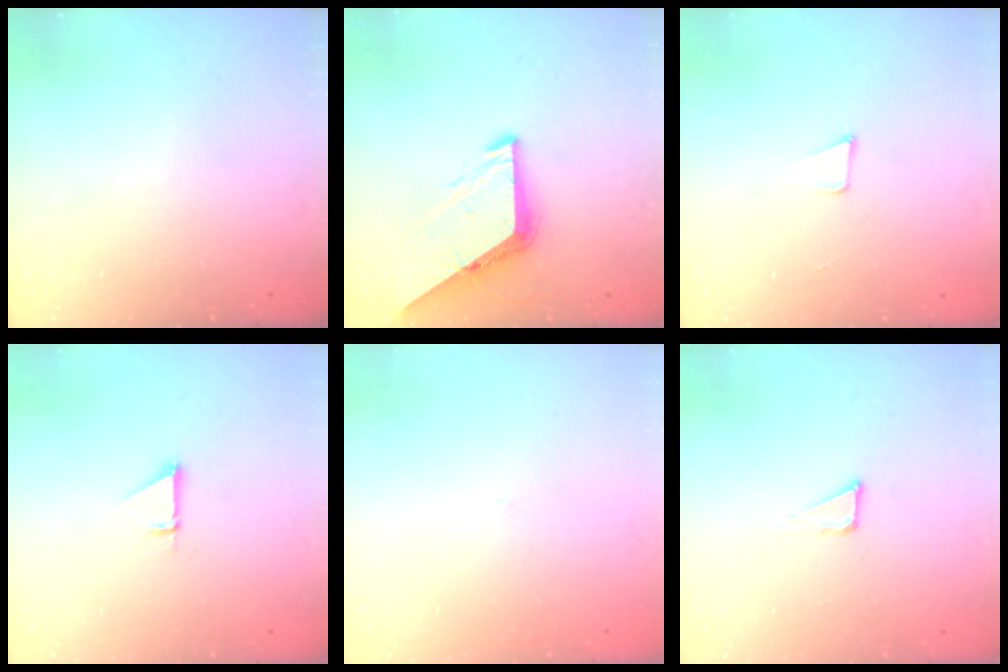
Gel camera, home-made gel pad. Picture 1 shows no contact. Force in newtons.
{"total": 7.0, "press": 7.0, "slide": 0.5}
{"total": 3.9, "press": 2.9, "slide": 2.6}
{"total": 0.9, "press": 0.9, "slide": 0.1}
{"total": 0.9, "press": 0.9, "slide": 0.1}
{"total": 3.1, "press": 3.0, "slide": 0.9}